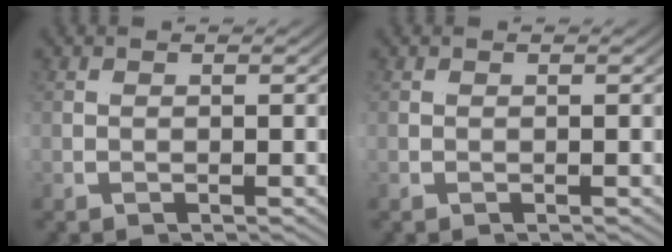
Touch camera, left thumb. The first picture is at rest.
{"total": 0.0}